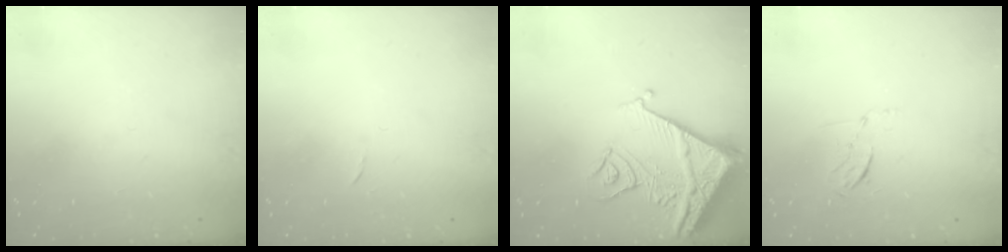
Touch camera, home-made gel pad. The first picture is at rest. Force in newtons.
{"total": 2.3, "press": 2.3, "slide": 0.4}
{"total": 13.5, "press": 13.5, "slide": 1.4}
{"total": 5.4, "press": 5.1, "slide": 1.8}